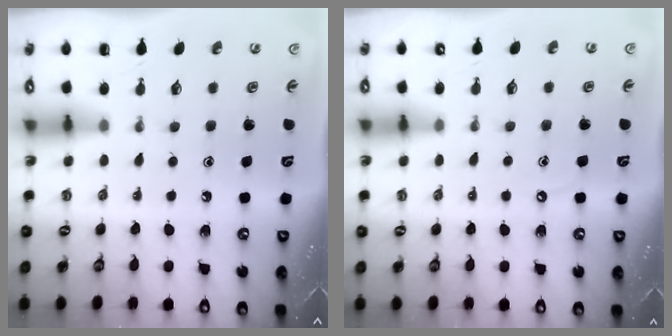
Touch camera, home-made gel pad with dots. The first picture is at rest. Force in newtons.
{"total": 3.4, "press": 3.4, "slide": 0.5}